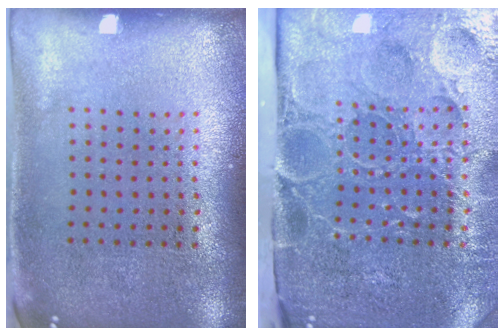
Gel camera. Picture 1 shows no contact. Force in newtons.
{"total": 5.2, "press": 4.2, "slide": 3.0}